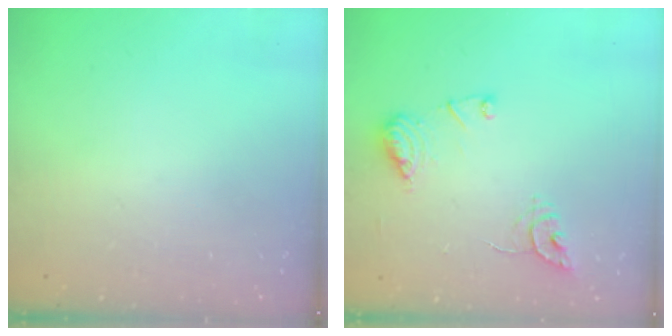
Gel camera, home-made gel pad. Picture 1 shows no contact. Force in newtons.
{"total": 10.8, "press": 10.8, "slide": 0.5}